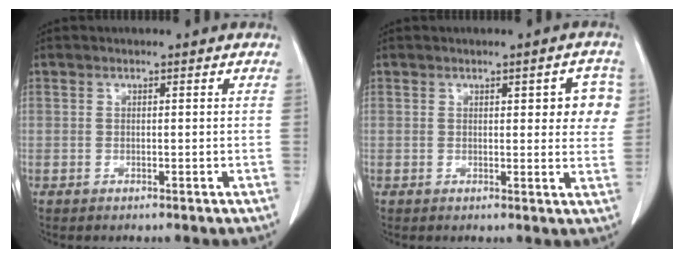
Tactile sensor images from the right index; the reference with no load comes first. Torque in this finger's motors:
{"motor_torque": [0.32, 0.27, 0.06, 0.01]}